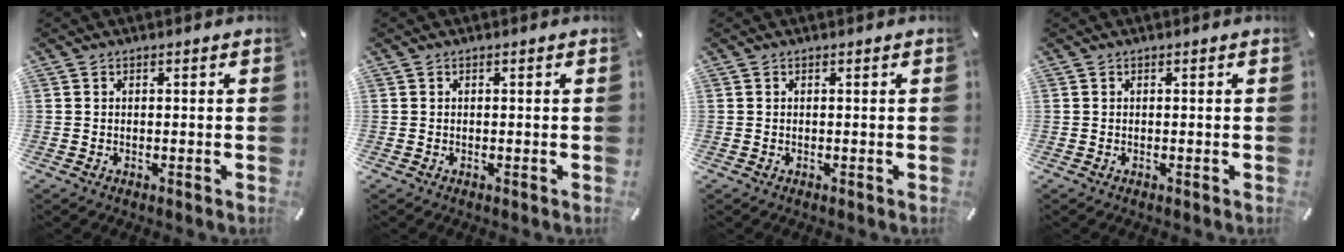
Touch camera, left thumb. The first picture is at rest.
{"total": 0.0}
{"total": 0.0}
{"total": 0.0}